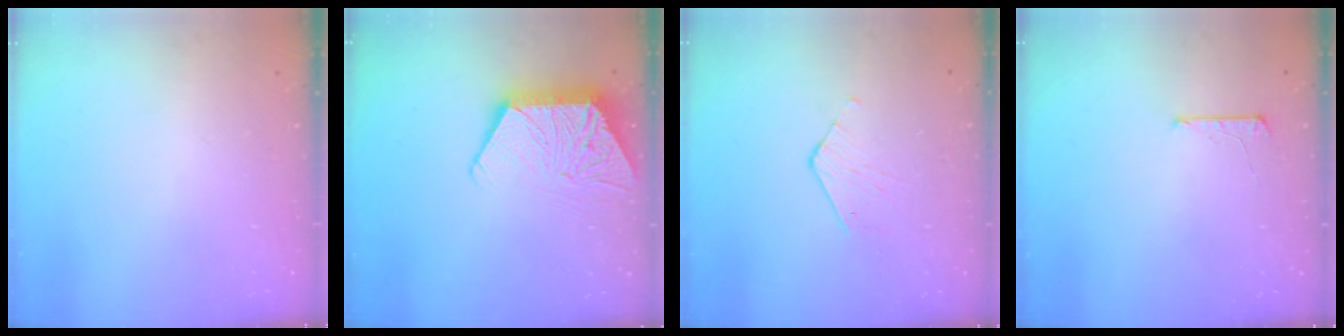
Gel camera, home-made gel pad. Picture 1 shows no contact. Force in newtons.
{"total": 11.2, "press": 11.2, "slide": 0.7}
{"total": 2.8, "press": 2.8, "slide": 0.2}
{"total": 5.3, "press": 5.2, "slide": 0.5}